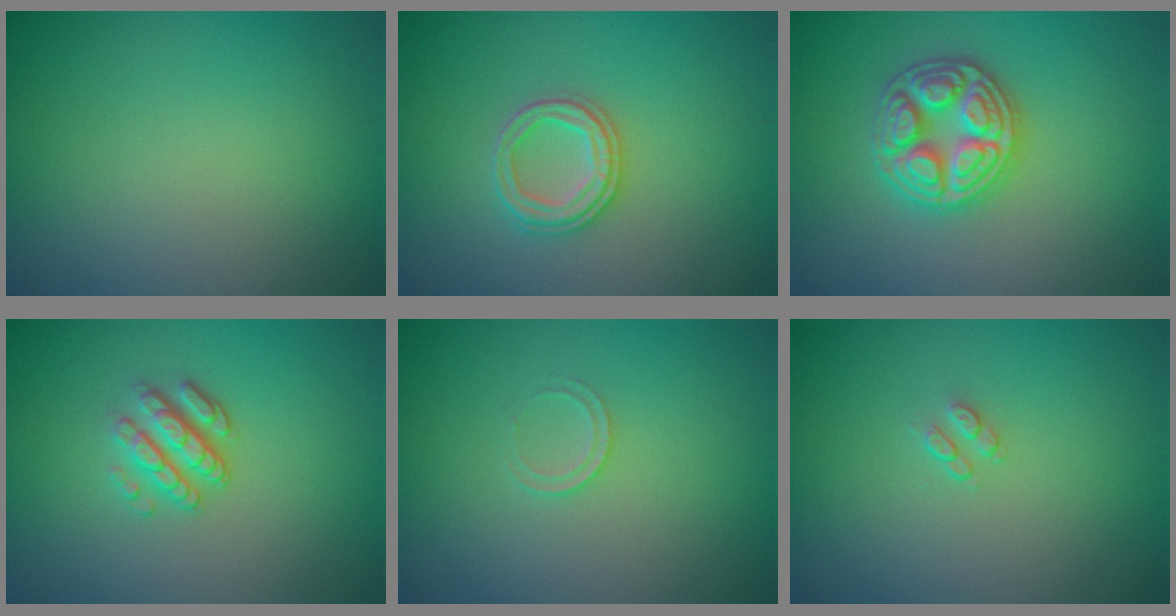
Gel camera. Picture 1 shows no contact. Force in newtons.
{"total": 2.5, "press": 2.4, "slide": 0.6}
{"total": 4.7, "press": 4.7, "slide": 0.5}
{"total": 3.3, "press": 2.4, "slide": 2.2}
{"total": 0.7, "press": 0.3, "slide": 0.6}
{"total": 0.9, "press": 0.6, "slide": 0.7}